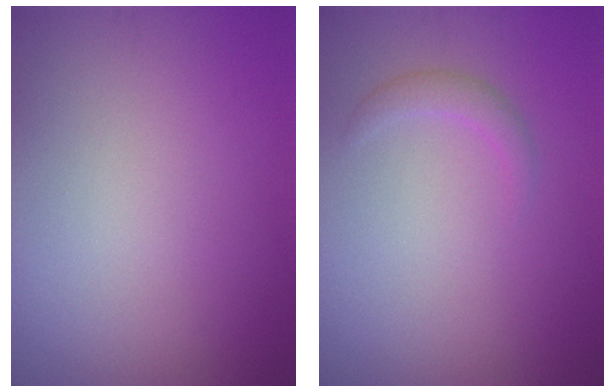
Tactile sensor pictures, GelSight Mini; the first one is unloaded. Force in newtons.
{"total": 1.2, "press": 1.2, "slide": 0.0}